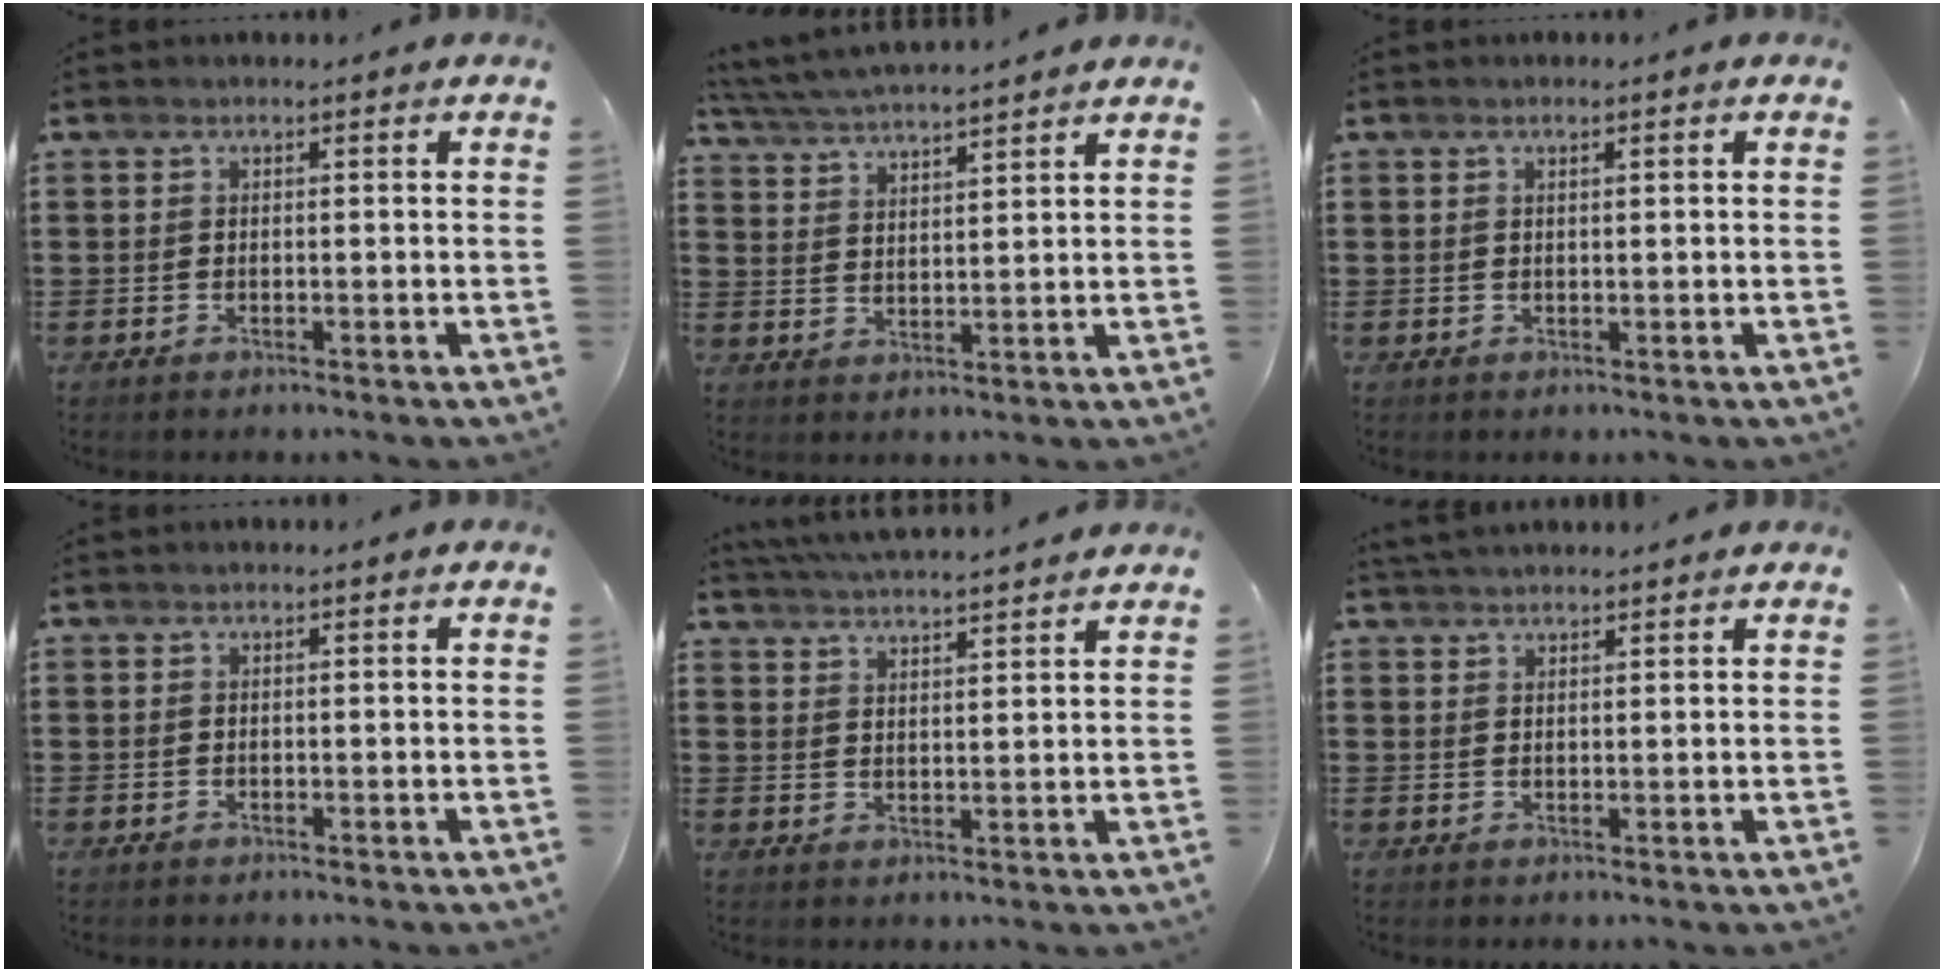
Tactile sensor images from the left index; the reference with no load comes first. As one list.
[{"total": 4.8, "force": [4.6, -0.2, 1.0], "torque": [-0.038, -0.021, 0.082]}, {"total": 0.8, "force": [0.3, 0.1, 0.7], "torque": [-0.014, 0.000, 0.006]}, {"total": 0.0}, {"total": 4.3, "force": [4.2, -0.4, 0.5], "torque": [-0.026, -0.021, 0.074]}, {"total": 2.1, "force": [2.1, 0.2, 0.3], "torque": [-0.011, 0.001, 0.041]}]